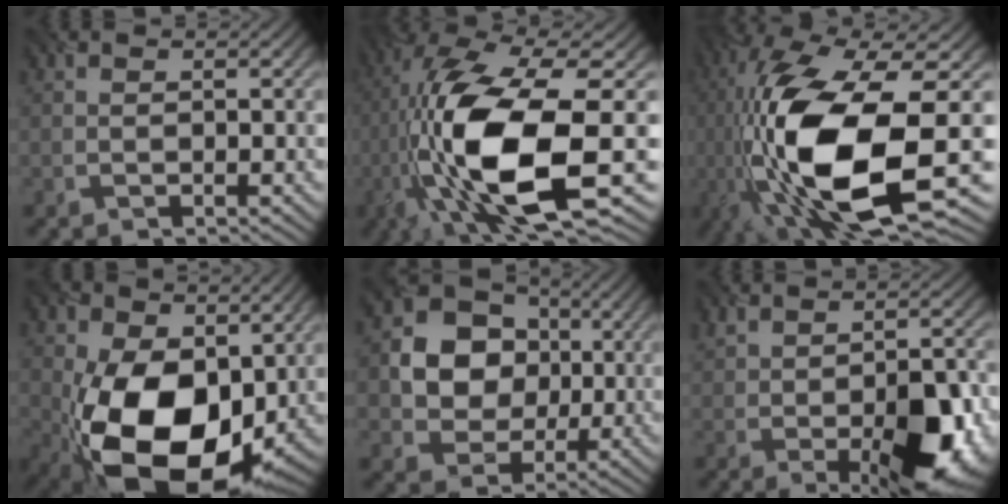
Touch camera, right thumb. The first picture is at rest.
{"total": 17.4, "force": [-3.8, 5.7, 16.0], "torque": [-0.333, -0.011, -0.049]}
{"total": 18.7, "force": [-3.6, 7.3, 16.8], "torque": [-0.363, -0.021, -0.052]}
{"total": 16.4, "force": [-2.0, 10.9, 12.0], "torque": [-0.225, -0.044, -0.024]}
{"total": 10.4, "force": [0.9, 9.0, 5.2], "torque": [-0.109, 0.006, 0.009]}
{"total": 11.2, "force": [-3.0, 5.5, 9.3], "torque": [-0.136, -0.015, -0.031]}